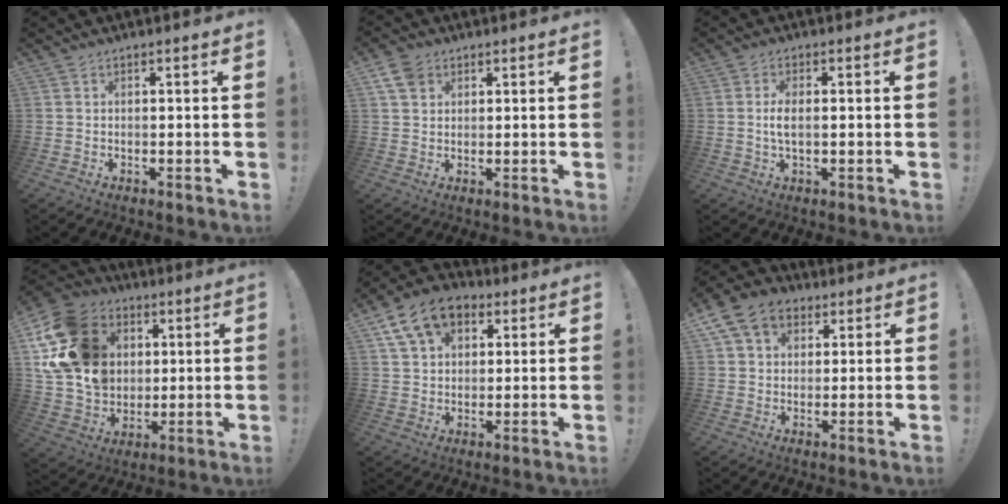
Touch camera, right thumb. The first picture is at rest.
{"total": 5.9, "force": [3.0, 4.2, 2.8], "torque": [-0.048, -0.005, 0.060]}
{"total": 4.2, "force": [-0.2, 1.7, 3.8], "torque": [-0.077, -0.003, -0.009]}
{"total": 21.0, "force": [5.6, 16.8, 11.3], "torque": [-0.214, -0.016, 0.123]}
{"total": 13.6, "force": [6.1, 9.7, 7.3], "torque": [-0.119, -0.018, 0.121]}
{"total": 11.9, "force": [5.1, 9.1, 5.7], "torque": [-0.097, -0.008, 0.105]}